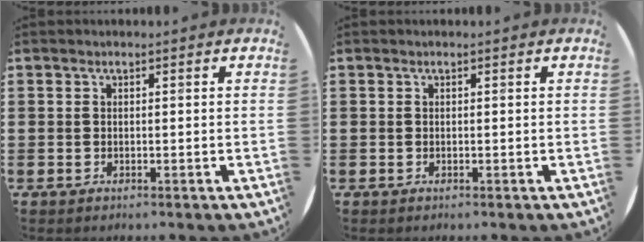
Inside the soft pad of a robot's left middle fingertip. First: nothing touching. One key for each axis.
{"total": 0.0}